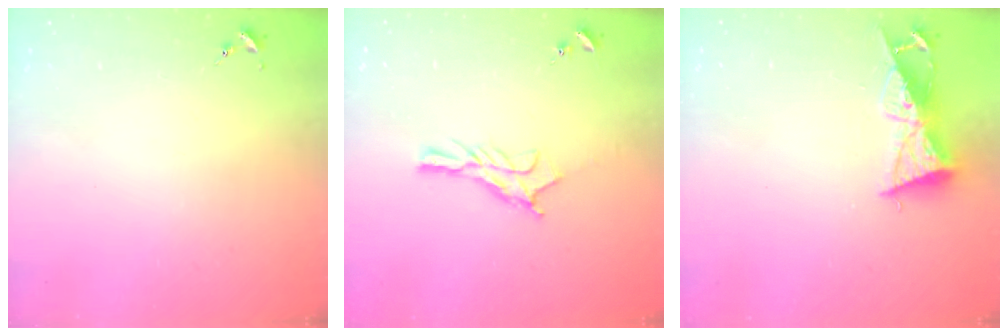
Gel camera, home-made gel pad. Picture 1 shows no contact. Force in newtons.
{"total": 10.0, "press": 10.0, "slide": 0.7}
{"total": 9.0, "press": 9.0, "slide": 0.5}